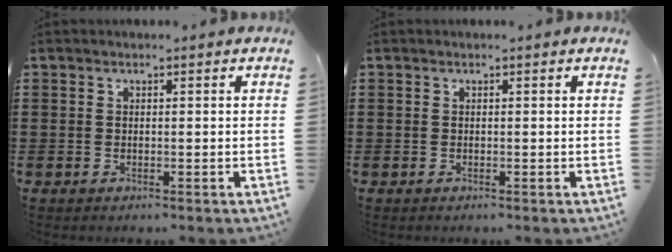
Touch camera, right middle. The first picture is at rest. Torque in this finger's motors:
{"motor_torque": [0.20, -0.15, 0.04, 0.01]}